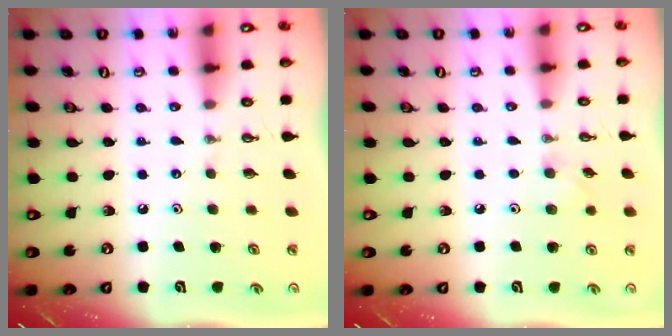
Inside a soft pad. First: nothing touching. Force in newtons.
{"total": 3.8, "press": 3.7, "slide": 0.9}